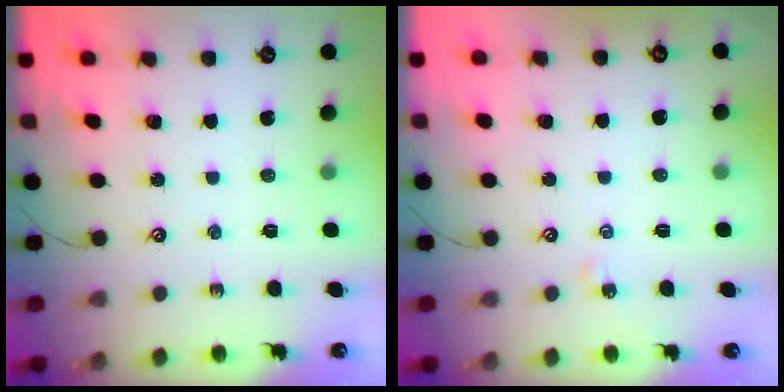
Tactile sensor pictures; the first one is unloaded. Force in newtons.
{"total": 2.6, "press": 2.6, "slide": 0.5}